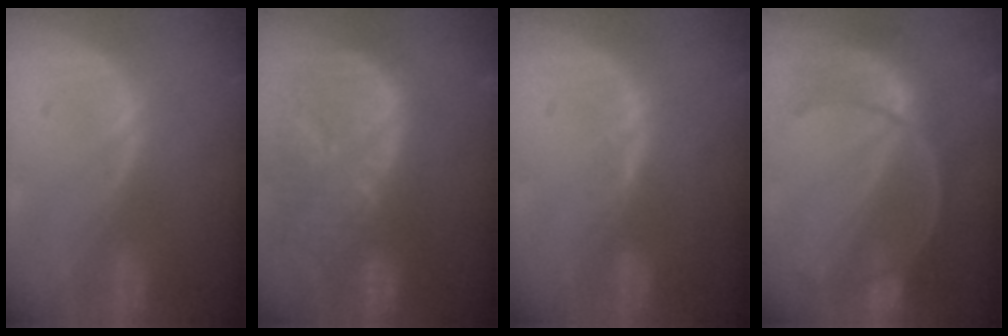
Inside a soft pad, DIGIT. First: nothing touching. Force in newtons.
{"total": 13.5, "press": 11.7, "slide": 6.8}
{"total": 2.4, "press": 1.8, "slide": 1.5}
{"total": 8.9, "press": 8.2, "slide": 3.5}